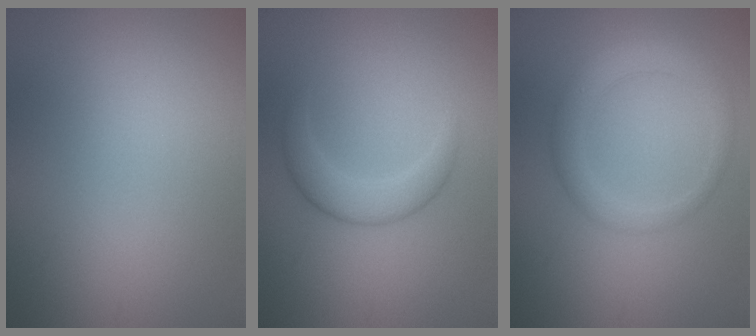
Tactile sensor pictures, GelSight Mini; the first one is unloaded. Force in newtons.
{"total": 2.8, "press": 2.8, "slide": 0.1}
{"total": 3.3, "press": 3.3, "slide": 0.1}